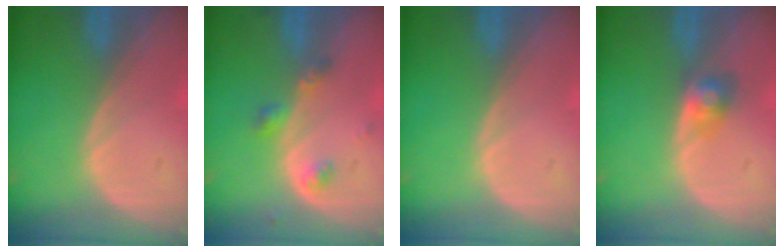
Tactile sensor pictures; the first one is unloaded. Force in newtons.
{"total": 3.4, "press": 3.4, "slide": 0.7}
{"total": 0.0}
{"total": 2.9, "press": 2.9, "slide": 0.0}